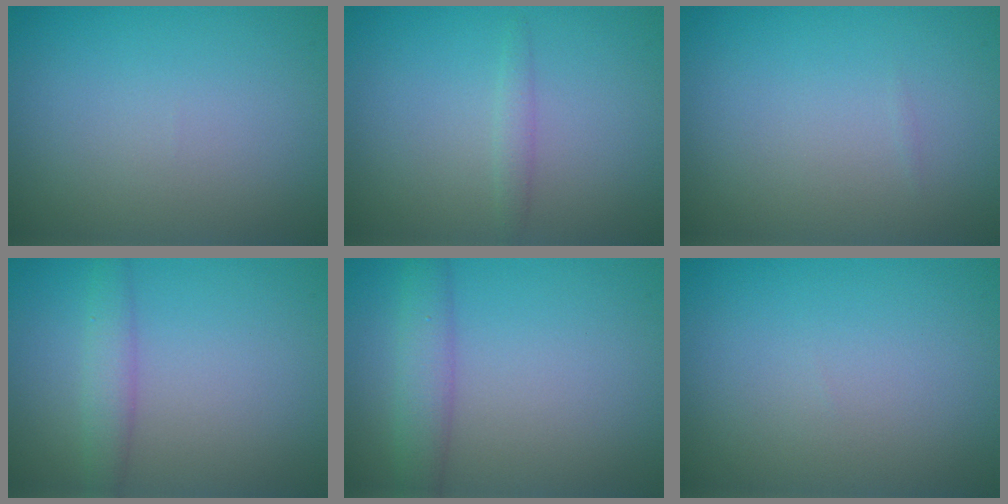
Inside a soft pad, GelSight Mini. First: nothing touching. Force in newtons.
{"total": 1.0, "press": 0.9, "slide": 0.2}
{"total": 0.0}
{"total": 2.2, "press": 2.2, "slide": 0.1}
{"total": 3.0, "press": 3.0, "slide": 0.1}
{"total": 0.0}